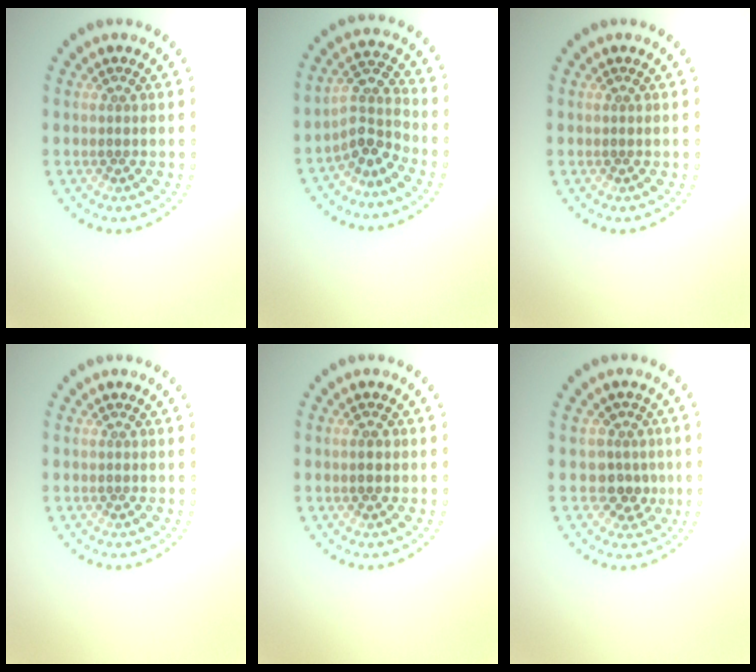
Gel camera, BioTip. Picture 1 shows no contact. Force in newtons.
{"total": 3.1, "press": 2.3, "slide": 2.1}
{"total": 0.0}
{"total": 0.0}
{"total": 1.4, "press": 1.4, "slide": 0.1}
{"total": 2.6, "press": 2.0, "slide": 1.6}